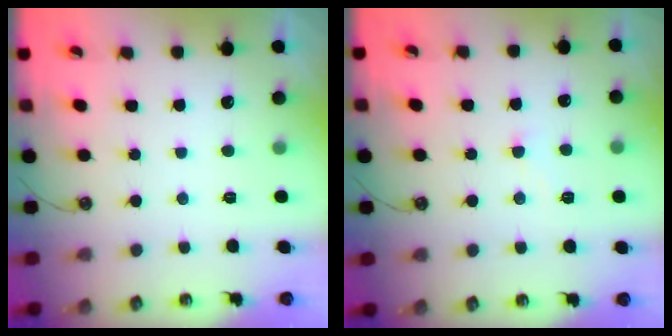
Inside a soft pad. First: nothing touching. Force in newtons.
{"total": 2.0, "press": 2.0, "slide": 0.5}